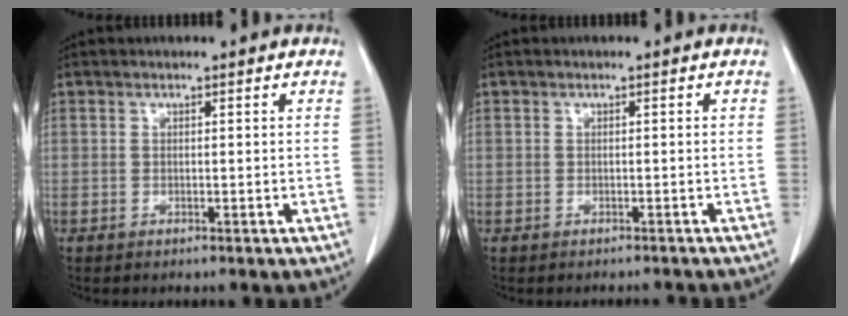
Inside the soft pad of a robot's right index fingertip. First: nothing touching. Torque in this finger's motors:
{"motor_torque": [-1.65, 0.49, -1.06, -0.21]}